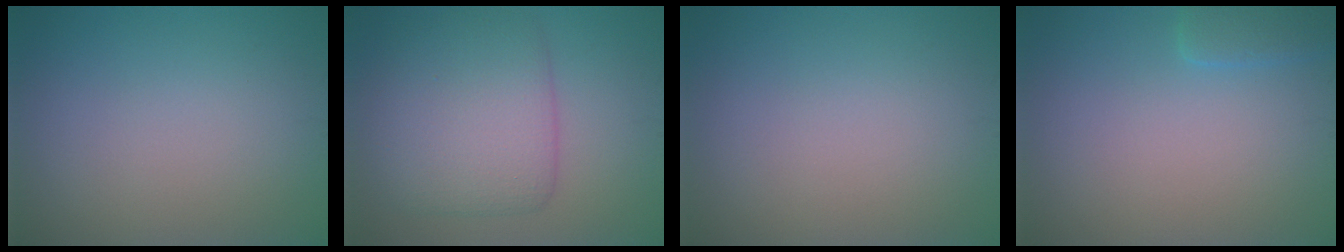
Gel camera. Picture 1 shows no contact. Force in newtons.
{"total": 6.8, "press": 6.8, "slide": 0.3}
{"total": 0.0}
{"total": 1.9, "press": 1.9, "slide": 0.1}